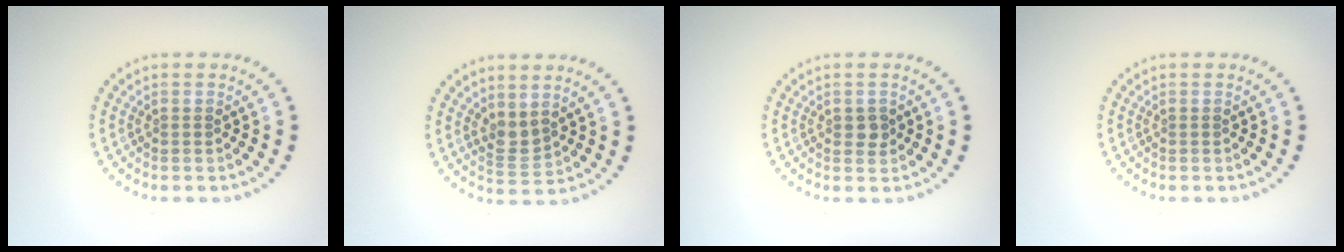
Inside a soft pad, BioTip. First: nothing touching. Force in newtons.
{"total": 1.9, "press": 1.5, "slide": 1.0}
{"total": 1.2, "press": 1.2, "slide": 0.1}
{"total": 0.0}